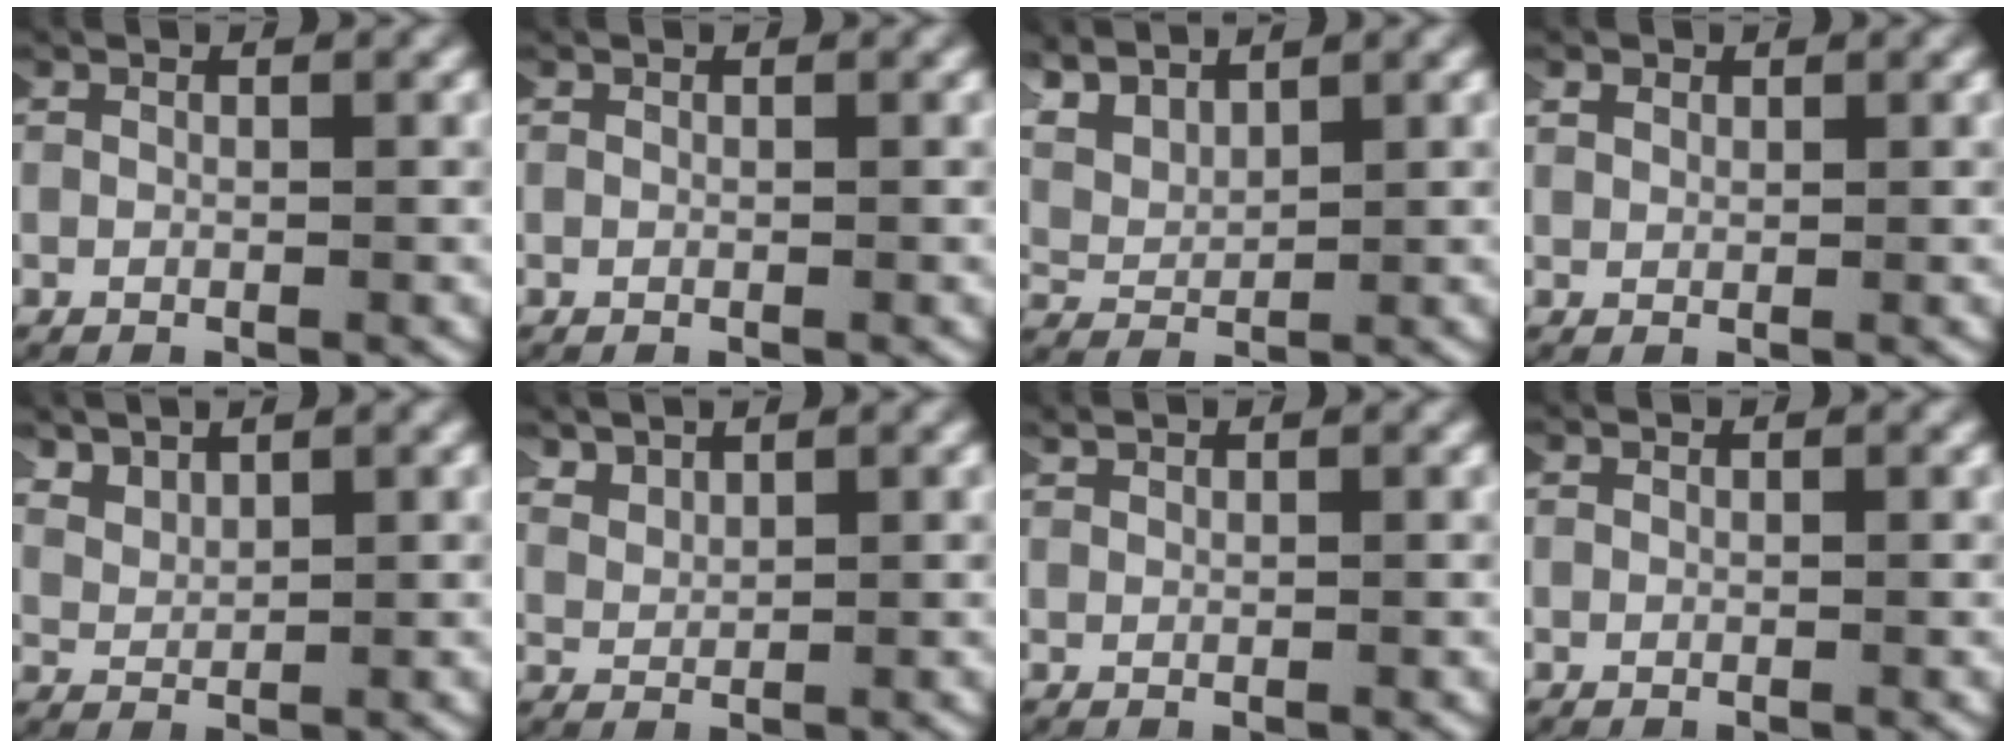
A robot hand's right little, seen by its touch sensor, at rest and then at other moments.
{"total": 0.0}
{"total": 4.6, "force": [3.0, 2.7, 2.2], "torque": [-0.054, 0.003, 0.055]}
{"total": 0.8, "force": [0.7, 0.3, 0.2], "torque": [-0.009, -0.002, 0.017]}
{"total": 2.1, "force": [1.9, 0.6, 0.5], "torque": [-0.018, -0.005, 0.042]}
{"total": 1.8, "force": [1.7, 0.4, 0.4], "torque": [-0.015, -0.003, 0.038]}
{"total": 0.6, "force": [0.5, -0.3, -0.1], "torque": [0.001, -0.002, 0.011]}
{"total": 0.0}